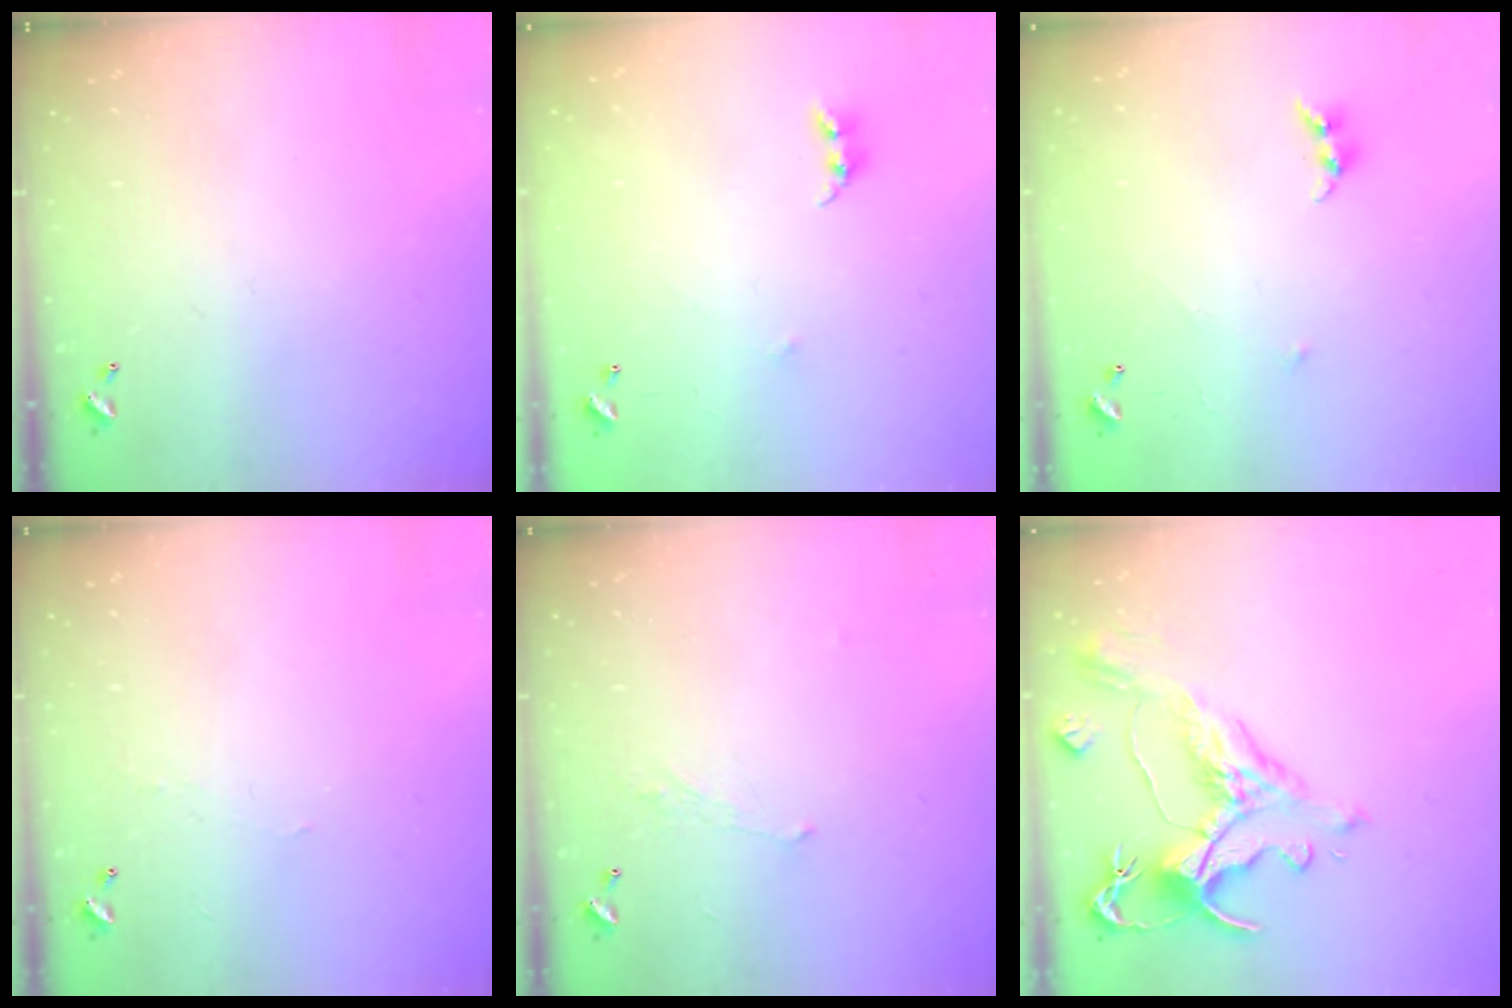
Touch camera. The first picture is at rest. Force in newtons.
{"total": 4.4, "press": 4.4, "slide": 0.3}
{"total": 6.1, "press": 6.1, "slide": 0.4}
{"total": 1.2, "press": 1.1, "slide": 0.3}
{"total": 1.7, "press": 1.6, "slide": 0.6}
{"total": 1.6, "press": 0.7, "slide": 1.4}